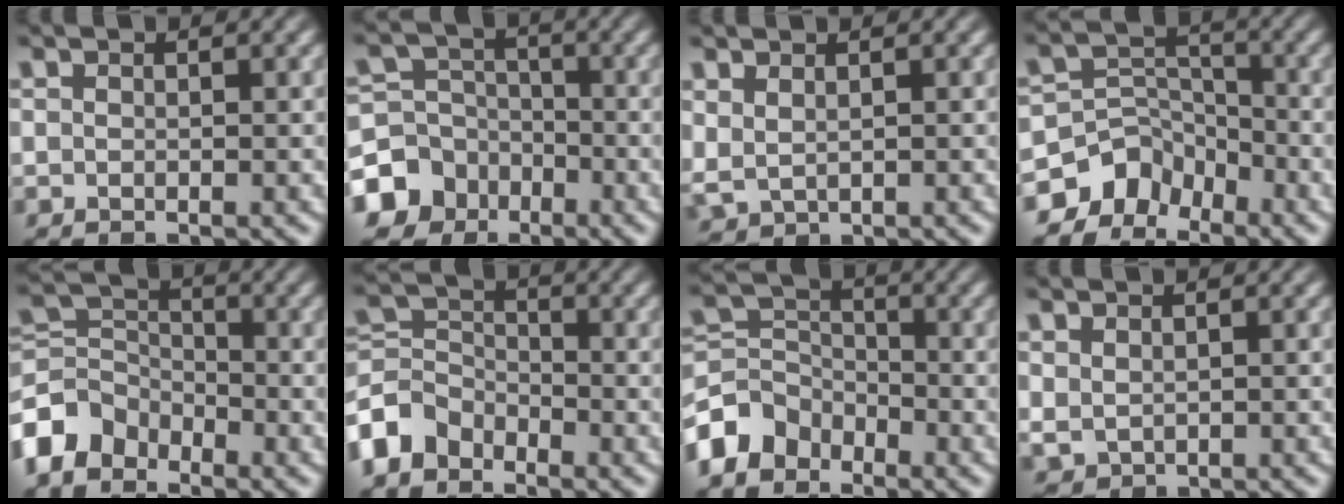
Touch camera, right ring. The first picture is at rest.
{"total": 9.4, "force": [-4.1, 7.9, 3.0], "torque": [-0.043, -0.042, -0.061]}
{"total": 1.9, "force": [1.0, 1.5, 0.7], "torque": [-0.026, -0.005, 0.032]}
{"total": 8.4, "force": [-3.8, 6.6, 3.5], "torque": [-0.052, -0.022, -0.065]}
{"total": 7.0, "force": [-2.6, 5.9, 2.7], "torque": [-0.064, -0.028, -0.041]}
{"total": 5.8, "force": [-2.4, 4.9, 2.0], "torque": [-0.051, -0.026, -0.036]}
{"total": 6.4, "force": [-2.8, 5.3, 2.2], "torque": [-0.049, -0.027, -0.043]}
{"total": 1.6, "force": [0.4, 1.5, 0.5], "torque": [-0.013, -0.013, 0.024]}